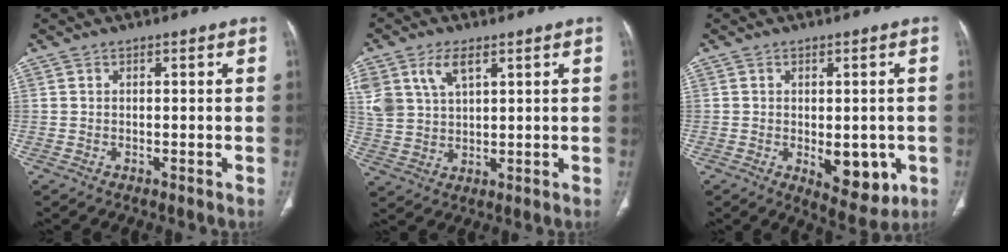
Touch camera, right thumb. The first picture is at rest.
{"total": 8.9, "force": [4.4, 5.0, 5.9], "torque": [-0.121, -0.008, 0.094]}
{"total": 8.7, "force": [-2.0, 4.6, 7.0], "torque": [-0.062, -0.010, -0.014]}